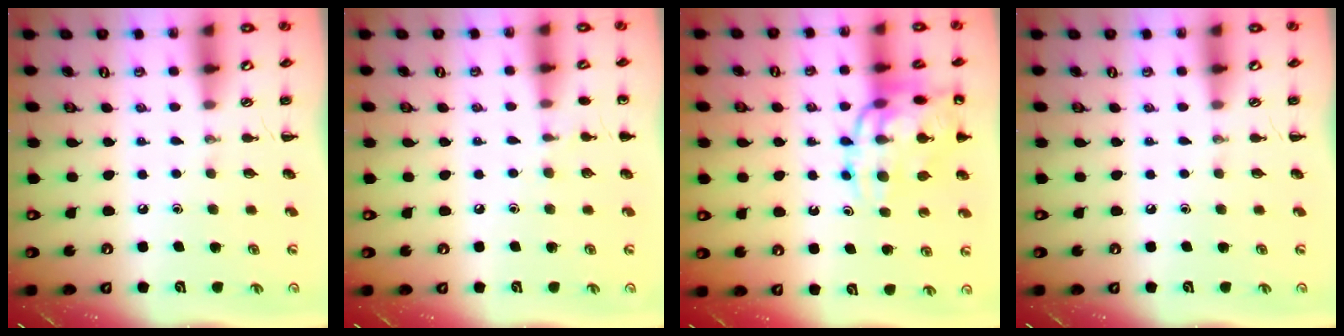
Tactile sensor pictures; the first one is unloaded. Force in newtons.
{"total": 4.3, "press": 4.1, "slide": 1.4}
{"total": 17.4, "press": 17.2, "slide": 2.9}
{"total": 0.0}